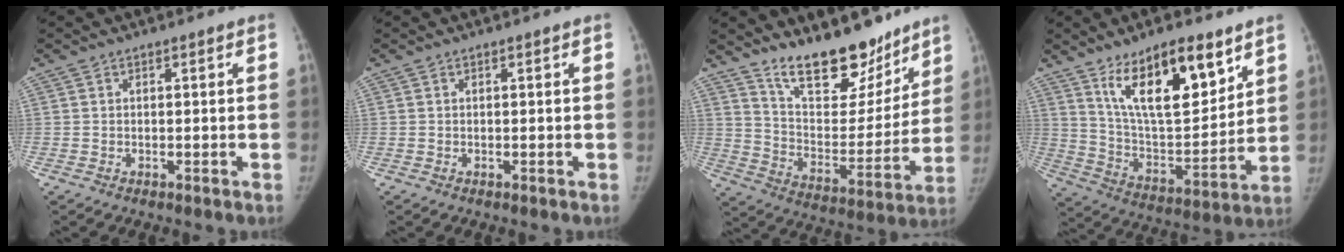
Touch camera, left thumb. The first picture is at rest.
{"total": 0.0}
{"total": 20.3, "force": [15.8, 8.2, 9.8], "torque": [-0.096, -0.107, 0.258]}
{"total": 19.4, "force": [11.4, 7.4, 13.8], "torque": [-0.185, -0.063, 0.210]}